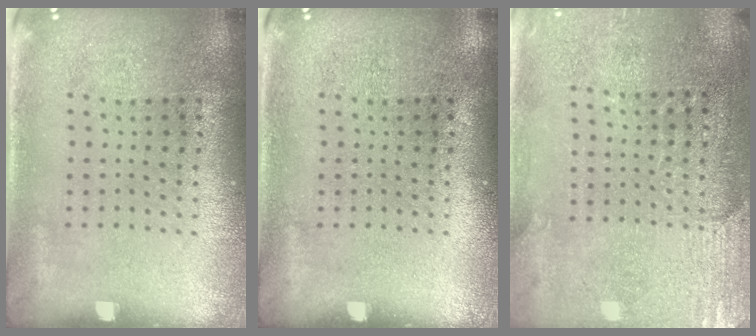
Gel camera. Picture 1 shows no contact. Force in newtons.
{"total": 0.0}
{"total": 2.8, "press": 2.6, "slide": 1.0}